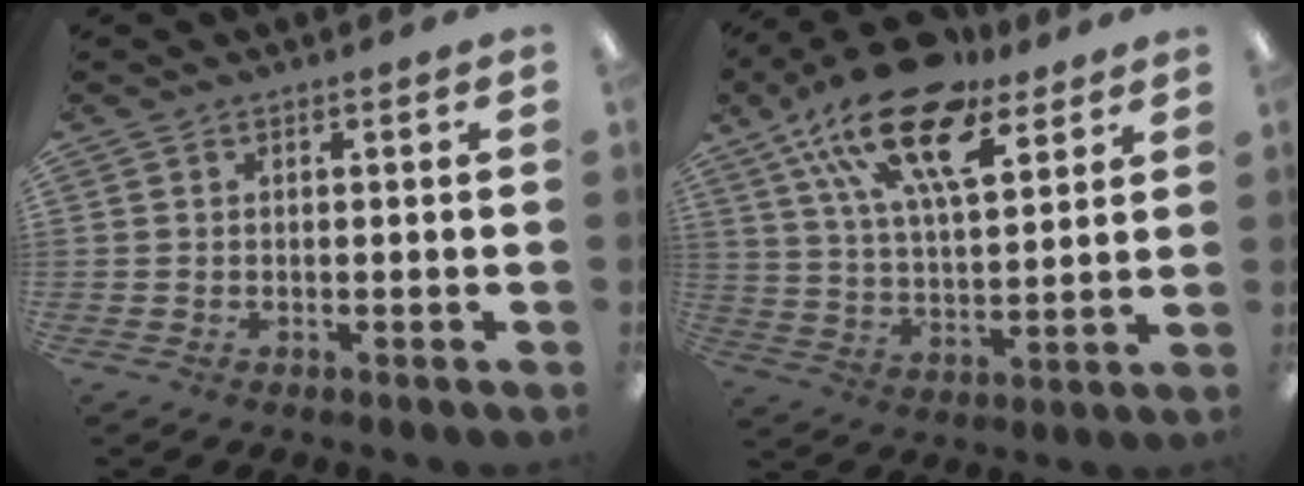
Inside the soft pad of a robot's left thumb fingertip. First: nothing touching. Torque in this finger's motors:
{"motor_torque": [0.53, 0.77, 1.66, -1.10, 0.52]}